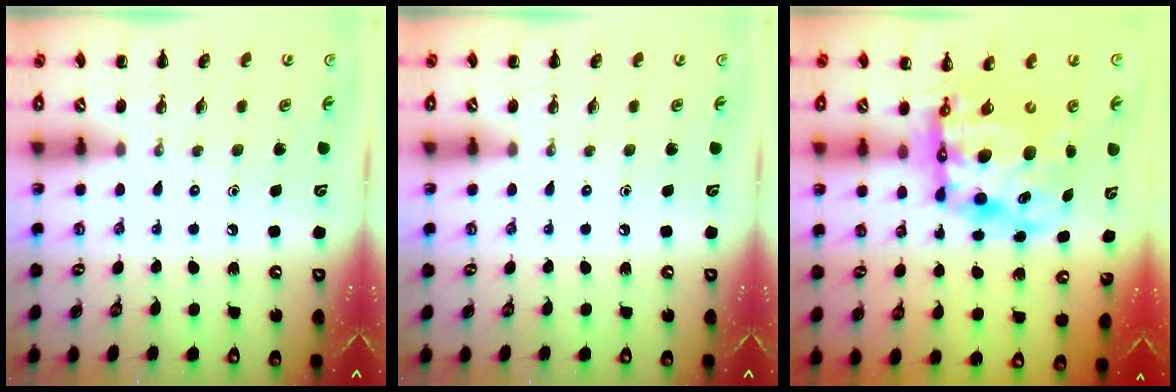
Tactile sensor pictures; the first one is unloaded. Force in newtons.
{"total": 0.0}
{"total": 13.4, "press": 13.0, "slide": 3.3}